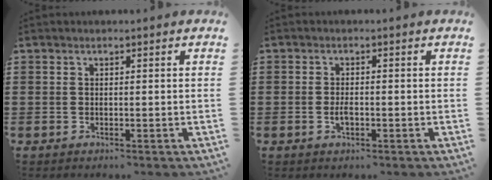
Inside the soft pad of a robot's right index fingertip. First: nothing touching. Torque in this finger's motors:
{"motor_torque": [2.14, 0.00, 0.04, 0.03]}